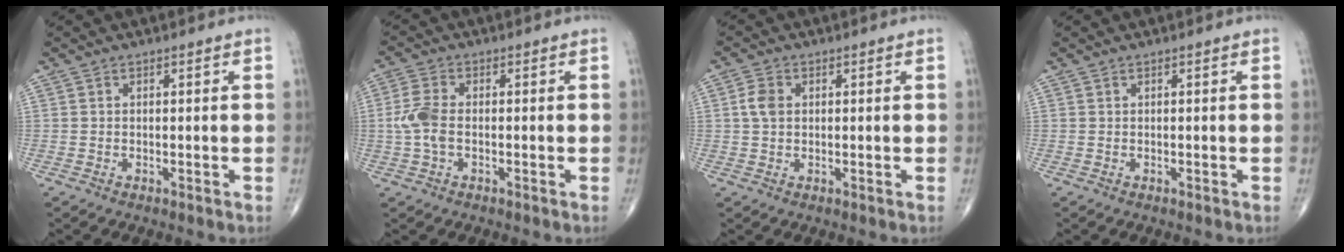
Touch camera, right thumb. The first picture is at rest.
{"total": 5.5, "force": [-0.6, 3.1, 4.5], "torque": [-0.112, 0.012, -0.016]}
{"total": 3.4, "force": [0.5, 2.5, 2.3], "torque": [-0.047, 0.004, 0.007]}
{"total": 0.0}